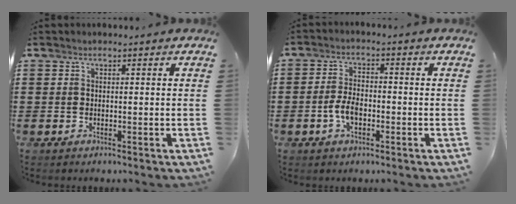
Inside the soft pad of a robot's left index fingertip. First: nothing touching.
{"total": 4.5, "force": [-1.3, 2.3, 3.6], "torque": [-0.085, -0.001, -0.028]}